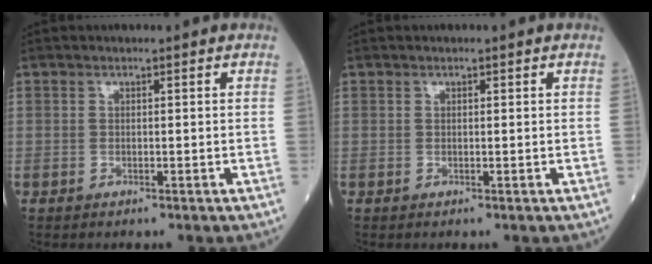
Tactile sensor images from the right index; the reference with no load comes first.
{"total": 0.0}